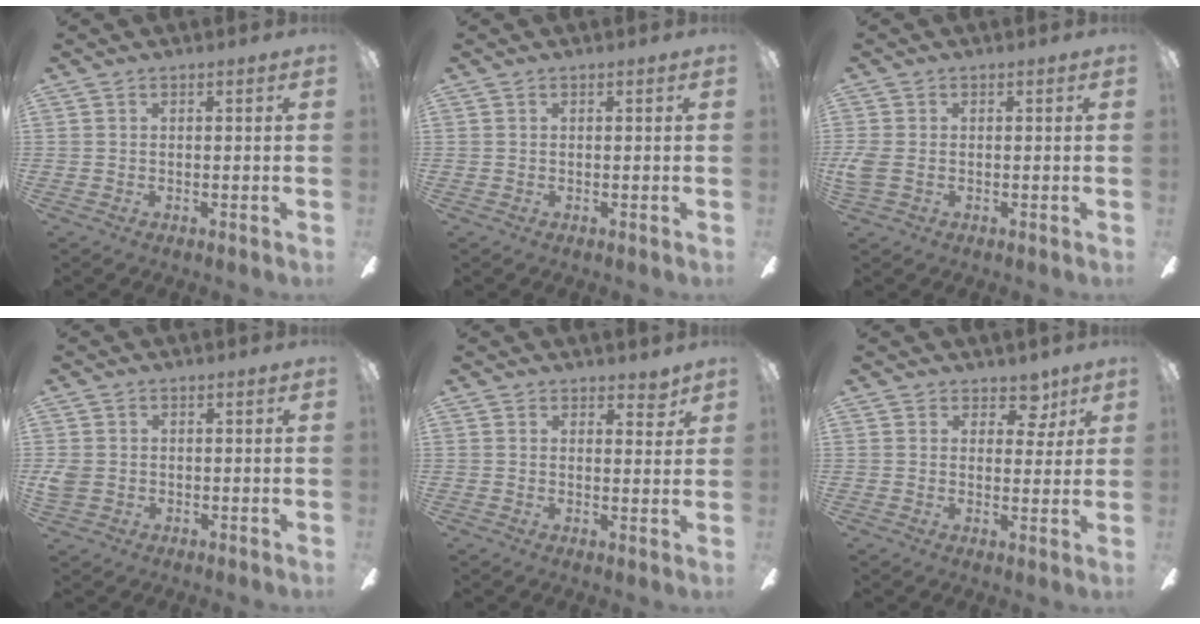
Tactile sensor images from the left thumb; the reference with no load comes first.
{"total": 0.0}
{"total": 3.8, "force": [-0.4, 2.5, 2.8], "torque": [-0.069, 0.000, -0.011]}
{"total": 3.4, "force": [-0.1, 2.9, 1.7], "torque": [-0.028, 0.002, -0.003]}
{"total": 2.7, "force": [2.3, 1.0, 0.8], "torque": [-0.002, -0.012, 0.040]}
{"total": 6.3, "force": [4.2, 3.9, 2.6], "torque": [-0.024, -0.016, 0.071]}